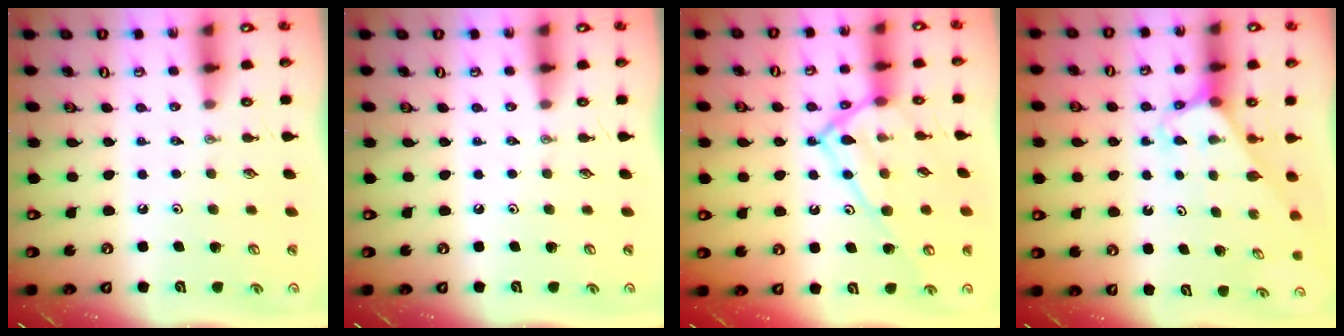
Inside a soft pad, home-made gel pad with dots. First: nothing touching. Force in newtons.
{"total": 0.0}
{"total": 16.4, "press": 16.4, "slide": 1.0}
{"total": 3.1, "press": 3.1, "slide": 0.2}